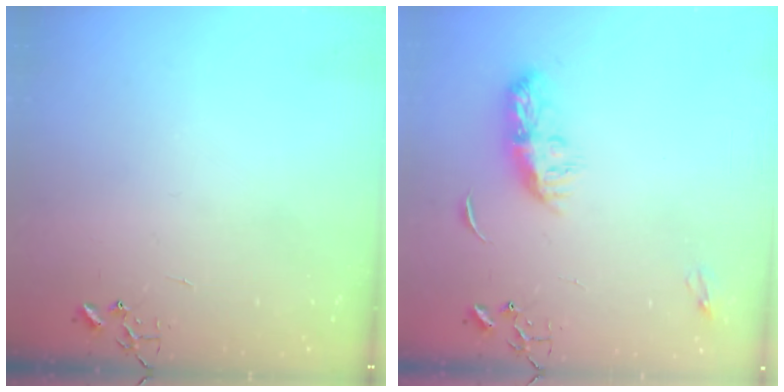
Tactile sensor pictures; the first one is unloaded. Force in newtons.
{"total": 8.3, "press": 8.3, "slide": 0.4}